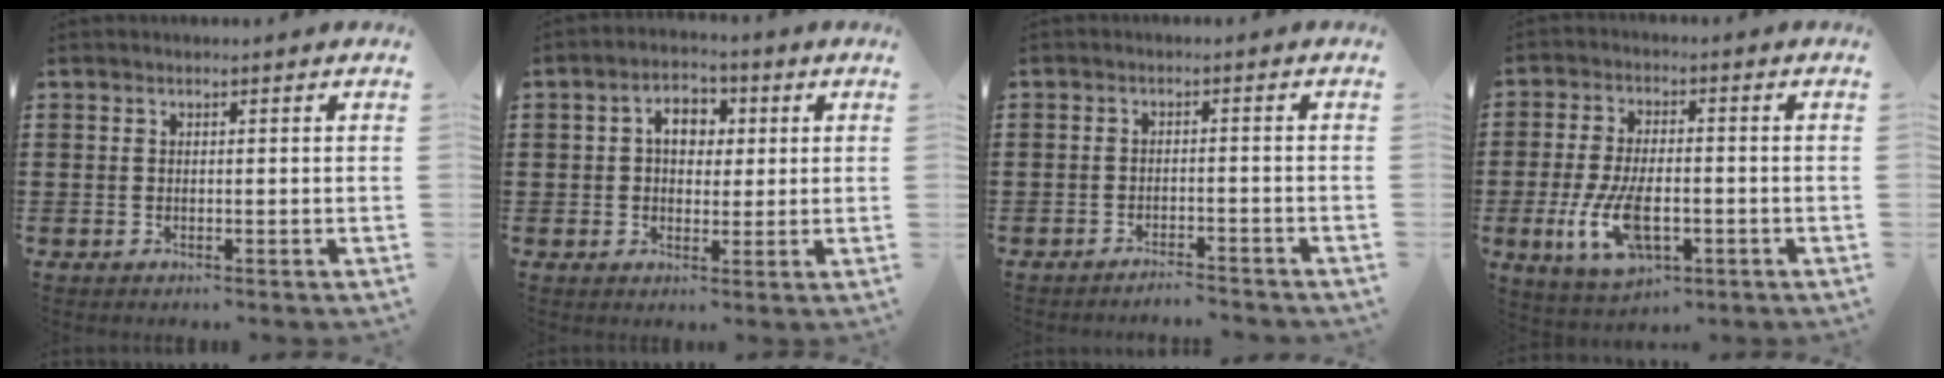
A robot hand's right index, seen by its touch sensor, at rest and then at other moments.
{"total": 4.8, "force": [0.9, 3.5, 3.2], "torque": [-0.057, 0.010, 0.008]}
{"total": 2.2, "force": [-2.1, -0.1, 0.2], "torque": [-0.008, 0.002, -0.046]}
{"total": 9.5, "force": [-2.6, 4.5, 7.9], "torque": [-0.177, -0.012, -0.046]}